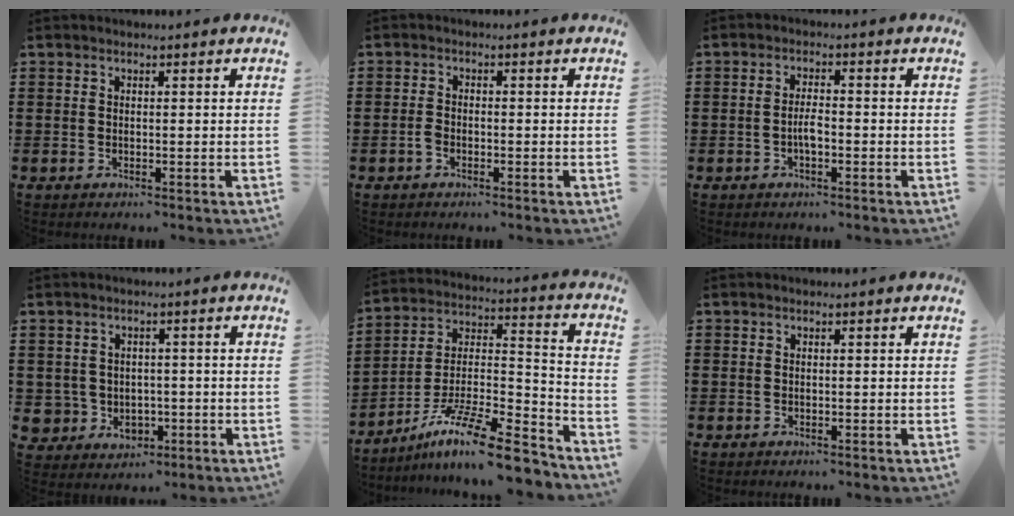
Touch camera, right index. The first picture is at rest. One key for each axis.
{"total": 1.6, "fx": -0.9, "fy": 0.6, "fz": 1.1, "tx": -0.030, "ty": -0.003, "tz": -0.020}
{"total": 2.9, "fx": -0.9, "fy": 0.9, "fz": 2.6, "tx": -0.057, "ty": 0.003, "tz": -0.020}
{"total": 3.6, "fx": -0.4, "fy": 3.5, "fz": 0.6, "tx": -0.028, "ty": 0.008, "tz": -0.008}
{"total": 13.5, "fx": -10.5, "fy": 2.1, "fz": 8.3, "tx": -0.137, "ty": 0.024, "tz": -0.194}
{"total": 0.0}